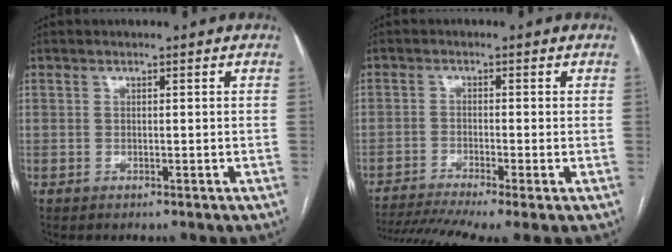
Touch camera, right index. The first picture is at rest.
{"total": 11.1, "force": [-8.4, 0.4, 7.2], "torque": [-0.123, -0.011, -0.138]}